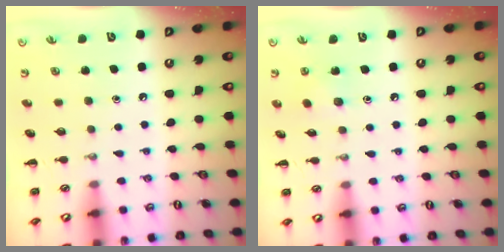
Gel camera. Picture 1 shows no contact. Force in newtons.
{"total": 4.3, "press": 4.1, "slide": 1.2}